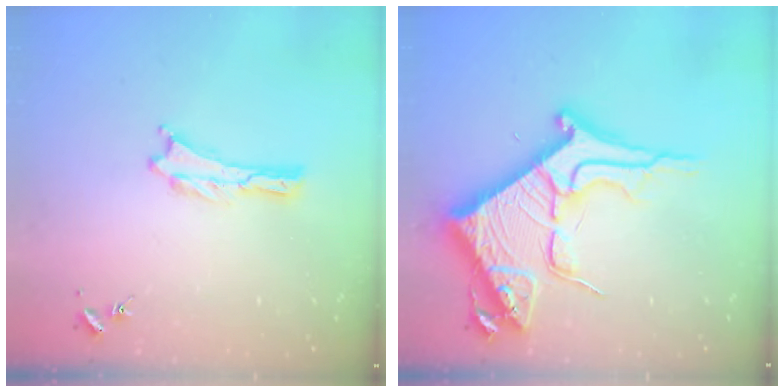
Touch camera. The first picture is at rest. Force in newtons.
{"total": 13.9, "press": 13.9, "slide": 1.5}